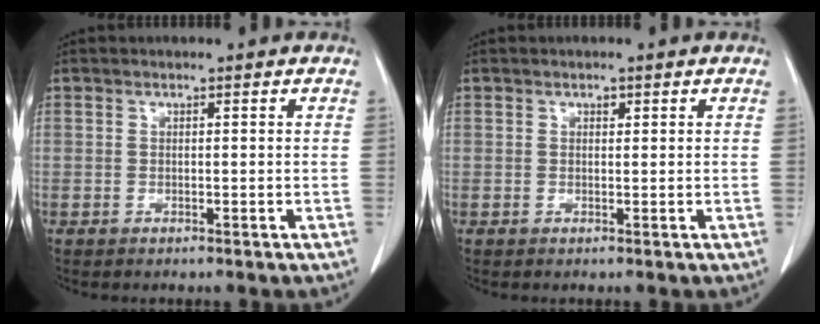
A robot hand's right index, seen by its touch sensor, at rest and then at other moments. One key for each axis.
{"total": 0.9, "fx": 0.5, "fy": 0.6, "fz": 0.5, "tx": -0.006, "ty": 0.000, "tz": 0.007}